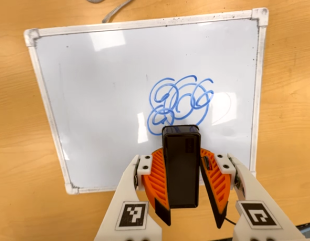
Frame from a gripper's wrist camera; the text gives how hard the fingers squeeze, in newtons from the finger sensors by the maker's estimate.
{"total": 6.8, "left": 6.6, "right": 7.0}